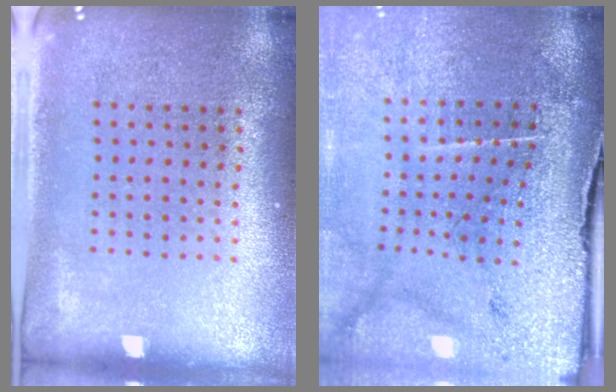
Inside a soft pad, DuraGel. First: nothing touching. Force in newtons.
{"total": 3.5, "press": 3.2, "slide": 1.4}